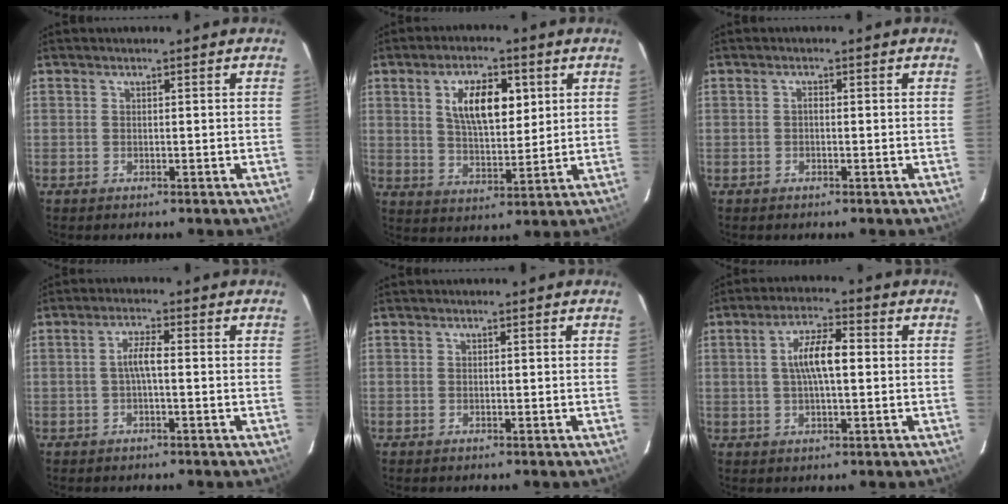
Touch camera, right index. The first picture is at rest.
{"total": 10.6, "force": [3.7, 4.8, 8.7], "torque": [-0.152, 0.010, 0.068]}
{"total": 0.6, "force": [-0.2, 0.4, 0.4], "torque": [-0.006, 0.005, -0.006]}
{"total": 3.1, "force": [-0.5, 0.4, 3.1], "torque": [-0.060, 0.007, -0.007]}
{"total": 0.0}
{"total": 7.3, "force": [0.6, 2.2, 6.9], "torque": [-0.128, 0.012, 0.013]}